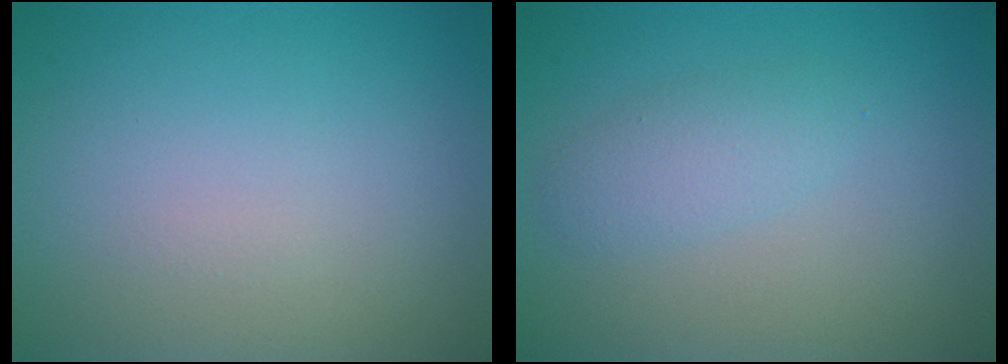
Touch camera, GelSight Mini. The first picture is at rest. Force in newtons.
{"total": 2.0, "press": 2.0, "slide": 0.1}